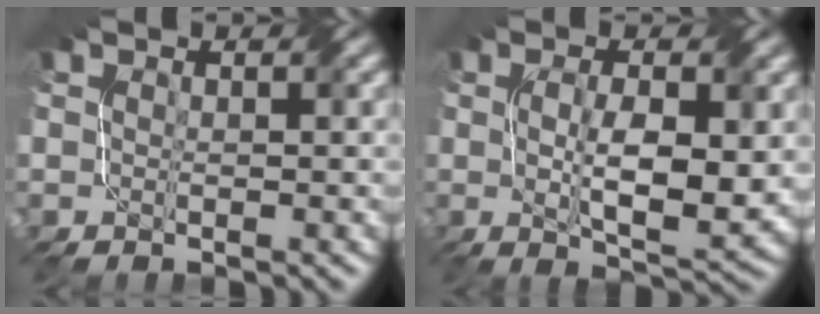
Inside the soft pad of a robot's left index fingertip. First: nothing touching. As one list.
[{"total": 6.2, "force": [-0.1, 1.8, 5.9], "torque": [-0.099, -0.008, 0.005]}]